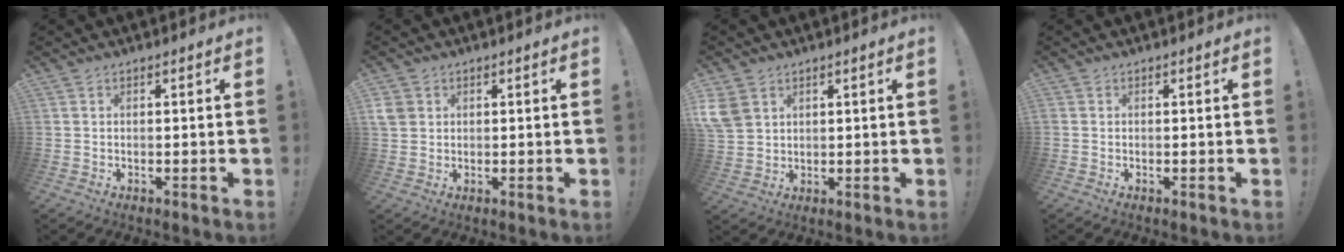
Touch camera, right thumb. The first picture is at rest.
{"total": 4.1, "force": [1.5, 3.5, 1.5], "torque": [-0.025, 0.002, 0.033]}
{"total": 6.8, "force": [3.2, 5.0, 3.2], "torque": [-0.066, -0.008, 0.064]}
{"total": 0.0}